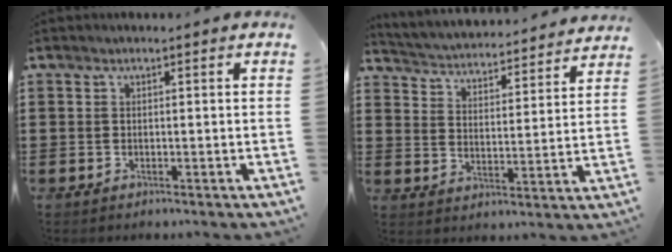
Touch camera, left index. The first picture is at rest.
{"total": 3.3, "force": [3.3, -0.3, -0.1], "torque": [-0.022, -0.035, 0.049]}